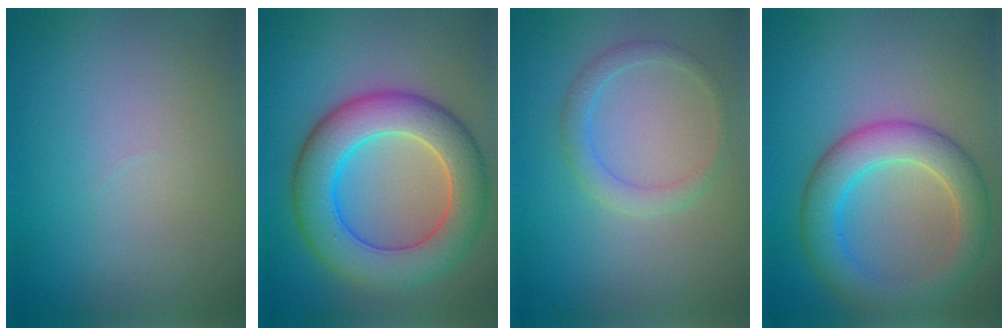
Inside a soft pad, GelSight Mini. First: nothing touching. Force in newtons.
{"total": 8.3, "press": 8.3, "slide": 0.6}
{"total": 1.8, "press": 1.8, "slide": 0.0}
{"total": 5.6, "press": 5.6, "slide": 0.5}